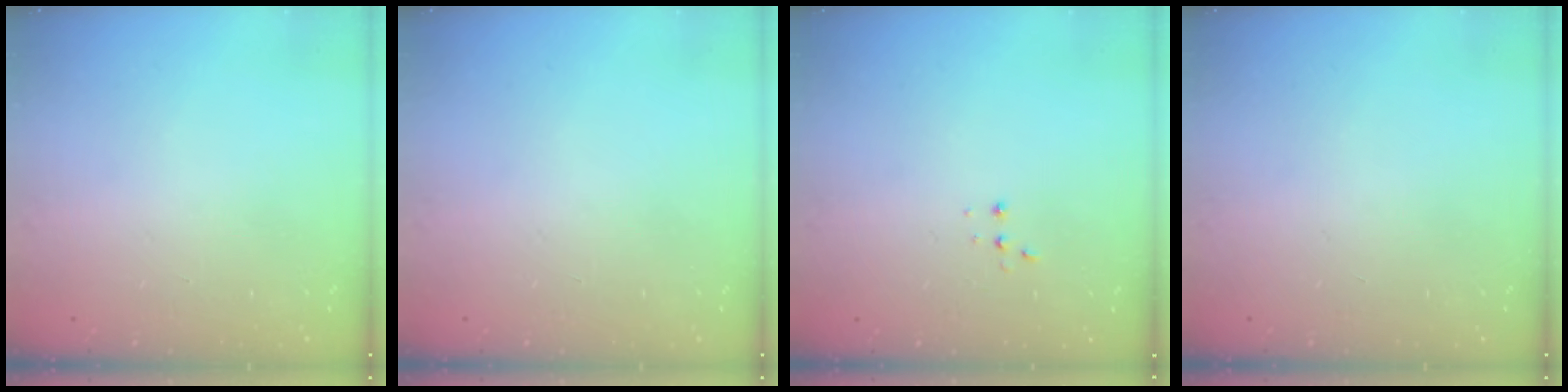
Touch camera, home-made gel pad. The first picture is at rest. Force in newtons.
{"total": 0.0}
{"total": 2.7, "press": 2.7, "slide": 0.5}
{"total": 0.0}